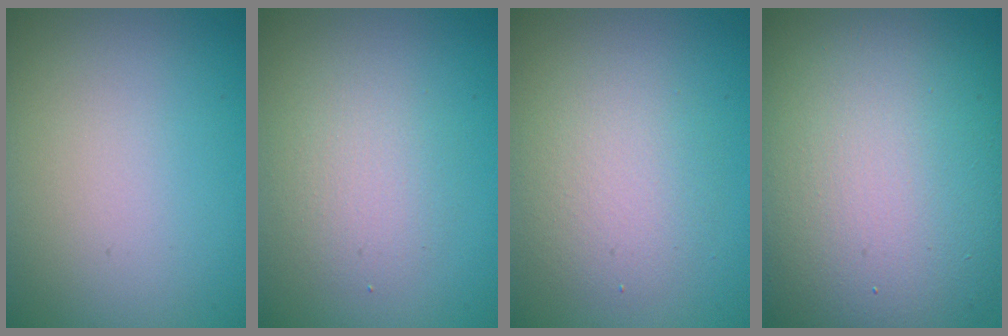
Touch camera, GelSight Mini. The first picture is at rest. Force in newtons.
{"total": 2.5, "press": 2.5, "slide": 0.2}
{"total": 3.3, "press": 3.3, "slide": 0.2}
{"total": 15.0, "press": 15.0, "slide": 0.9}